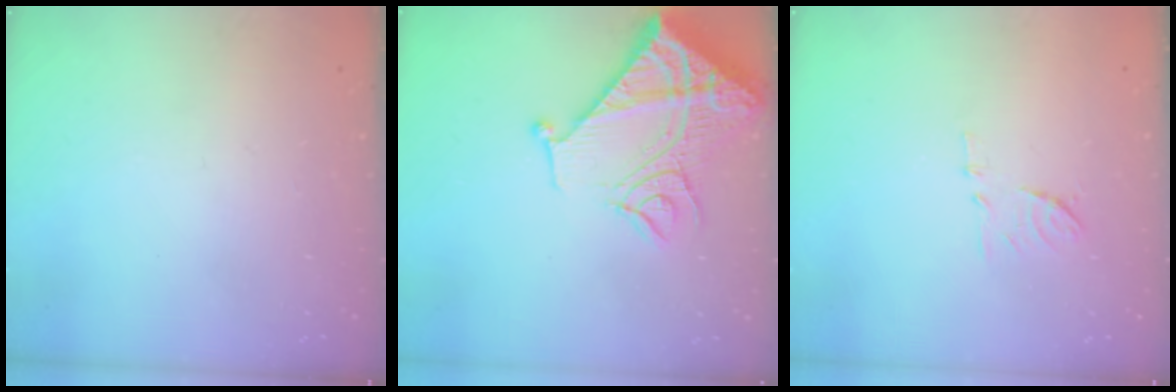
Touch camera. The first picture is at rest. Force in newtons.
{"total": 19.7, "press": 19.6, "slide": 2.1}
{"total": 7.5, "press": 7.5, "slide": 0.8}